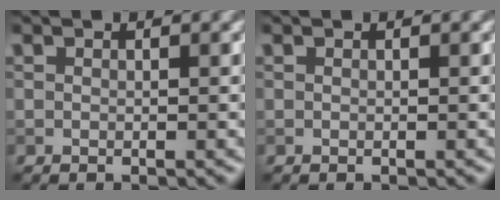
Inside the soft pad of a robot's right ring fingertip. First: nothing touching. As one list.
[{"total": 0.0}]